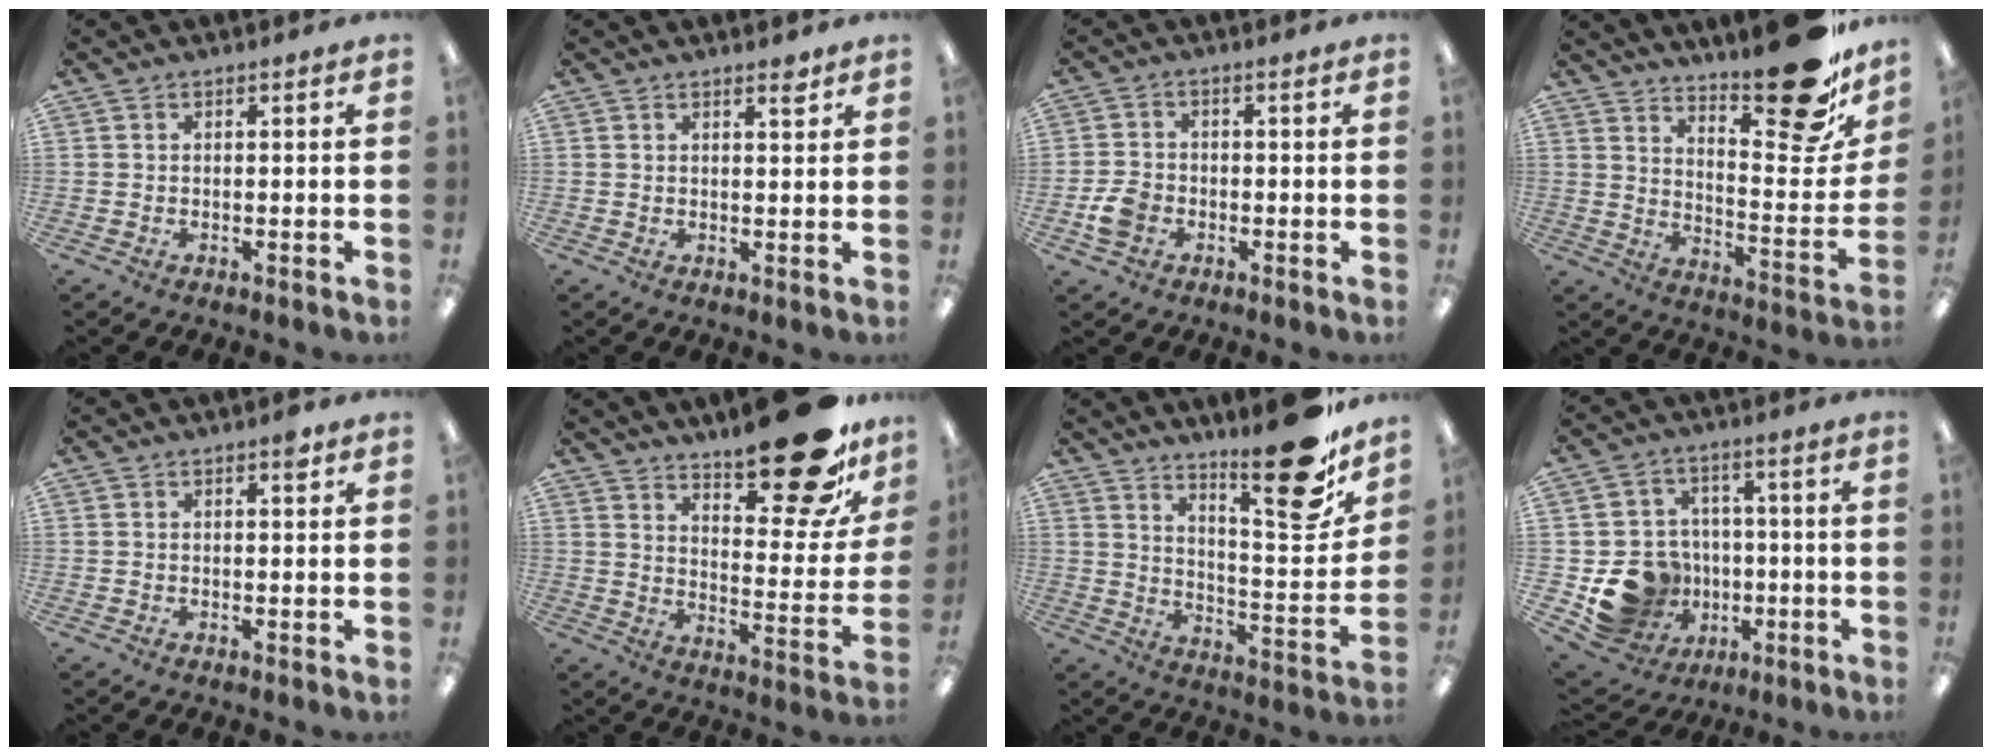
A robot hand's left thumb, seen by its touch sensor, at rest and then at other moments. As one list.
[{"total": 2.3, "force": [1.8, 0.5, 1.2], "torque": [-0.011, -0.007, 0.029]}, {"total": 4.9, "force": [-1.8, 3.7, 2.6], "torque": [-0.054, 0.007, -0.033]}, {"total": 19.6, "force": [15.5, 5.9, 10.5], "torque": [-0.118, -0.131, 0.252]}, {"total": 2.2, "force": [1.2, 0.7, 1.7], "torque": [-0.020, -0.003, 0.017]}, {"total": 23.0, "force": [16.6, 7.8, 13.8], "torque": [-0.174, -0.115, 0.268]}, {"total": 18.9, "force": [14.4, 4.9, 11.3], "torque": [-0.146, -0.114, 0.228]}, {"total": 13.8, "force": [-3.6, 12.5, 4.7], "torque": [-0.101, 0.022, -0.042]}]